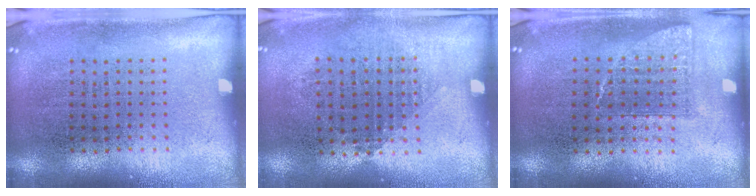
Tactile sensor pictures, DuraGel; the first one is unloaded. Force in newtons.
{"total": 0.9, "press": 0.8, "slide": 0.4}
{"total": 0.8, "press": 0.7, "slide": 0.2}